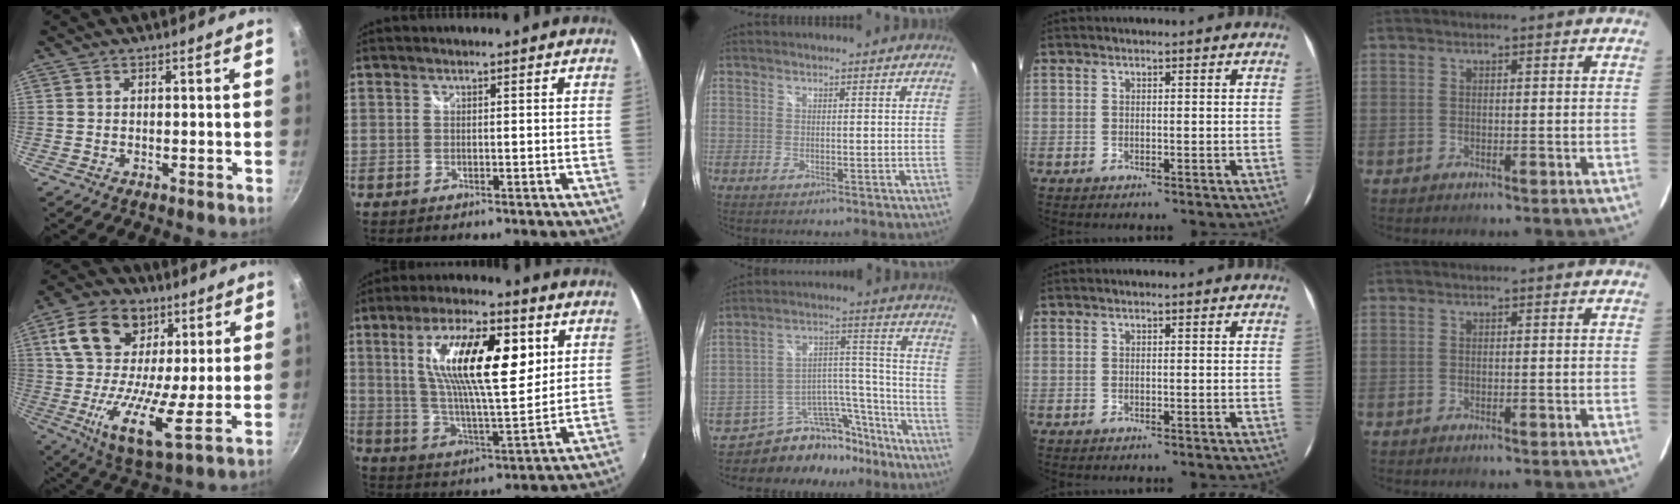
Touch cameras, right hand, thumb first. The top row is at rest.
{"thumb": {"total": 18.1, "force": [5.0, 10.6, 13.8], "torque": [-0.232, -0.019, 0.071]}, "index": {"total": 18.4, "force": [5.8, 5.7, 16.6], "torque": [-0.292, 0.007, 0.101]}, "middle": {"total": 14.3, "force": [-12.5, 6.6, 2.4], "torque": [-0.034, 0.073, -0.186]}}